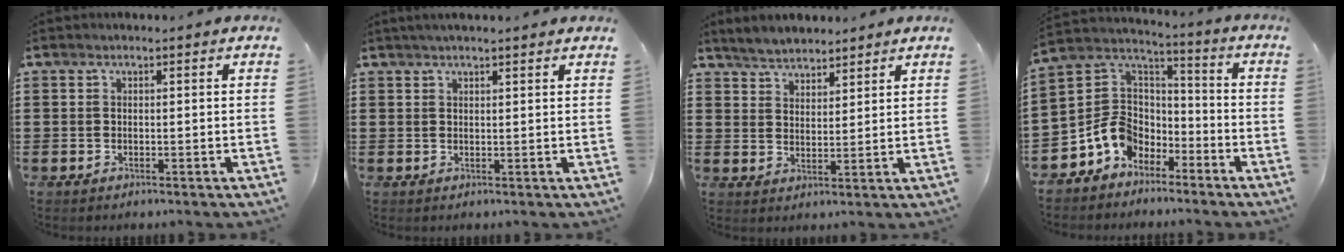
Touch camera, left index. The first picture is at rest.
{"total": 1.6, "force": [1.4, 0.0, 0.8], "torque": [-0.017, 0.001, 0.026]}
{"total": 3.8, "force": [3.7, 0.9, 0.0], "torque": [-0.015, -0.005, 0.070]}
{"total": 8.3, "force": [-4.4, 6.5, 2.6], "torque": [-0.089, 0.010, -0.088]}